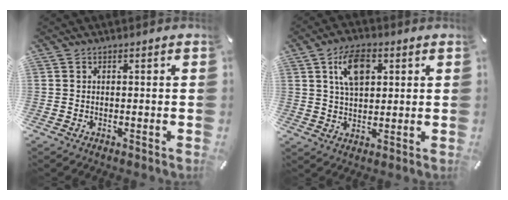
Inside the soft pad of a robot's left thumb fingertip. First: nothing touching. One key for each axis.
{"total": 8.9, "fx": 3.5, "fy": 5.3, "fz": 6.3, "tx": -0.100, "ty": 0.001, "tz": 0.059}